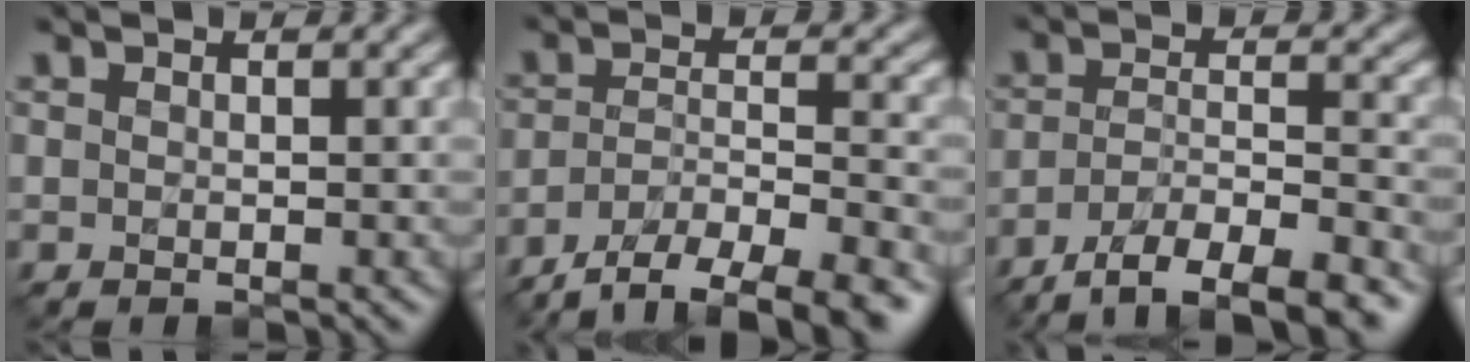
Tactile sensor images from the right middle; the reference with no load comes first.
{"total": 8.8, "force": [-6.9, 2.5, 5.0], "torque": [-0.077, -0.013, -0.111]}
{"total": 8.2, "force": [-6.3, 2.1, 4.9], "torque": [-0.076, -0.007, -0.101]}